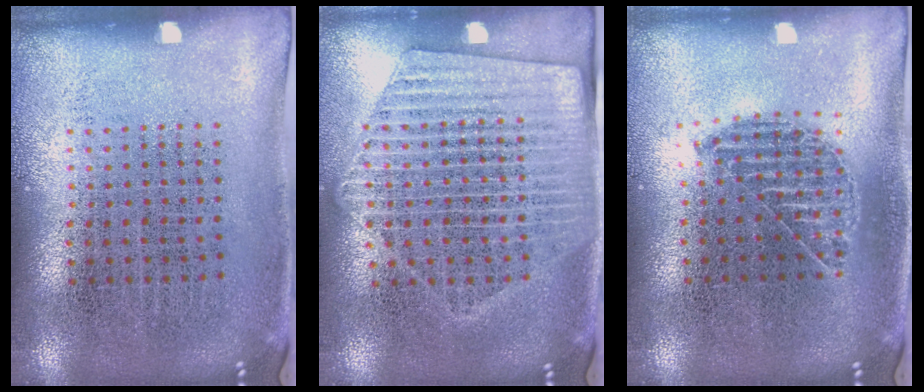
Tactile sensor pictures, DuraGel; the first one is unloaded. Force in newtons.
{"total": 1.8, "press": 1.6, "slide": 0.7}
{"total": 1.0, "press": 0.9, "slide": 0.3}